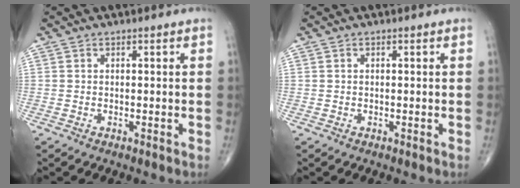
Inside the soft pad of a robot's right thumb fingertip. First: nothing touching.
{"total": 0.0}